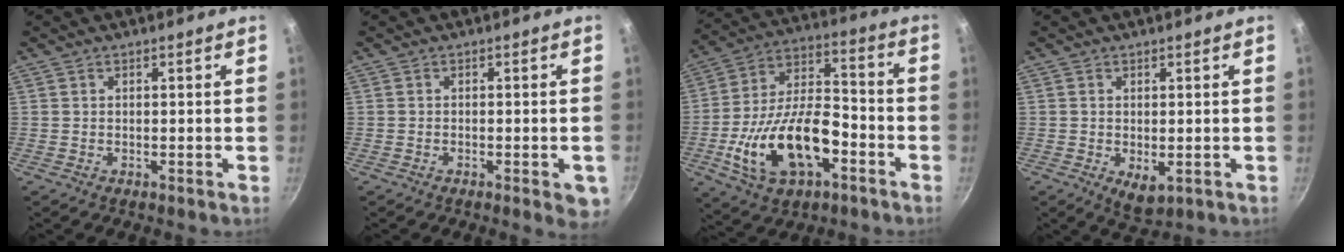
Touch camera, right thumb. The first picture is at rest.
{"total": 4.4, "force": [-1.8, 1.4, 3.7], "torque": [-0.036, 0.004, -0.023]}
{"total": 20.6, "force": [-7.1, 10.9, 16.0], "torque": [-0.275, 0.043, -0.125]}
{"total": 4.2, "force": [-0.8, 2.4, 3.4], "torque": [-0.050, -0.015, -0.006]}